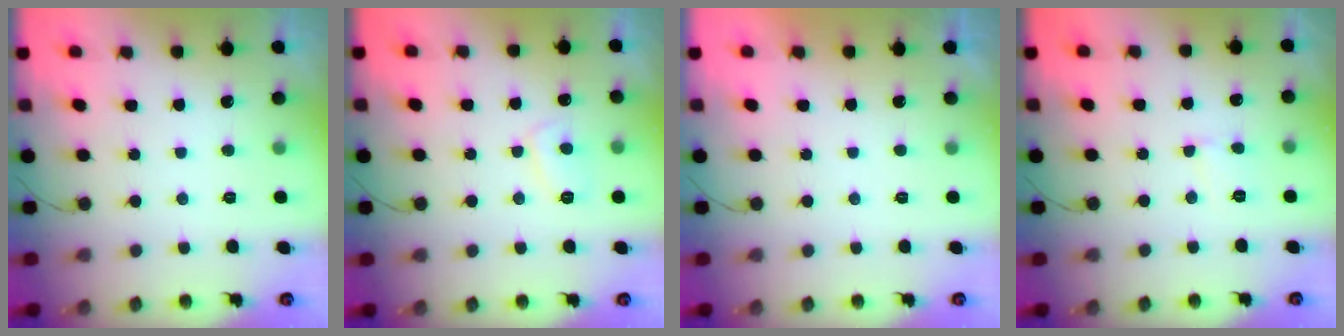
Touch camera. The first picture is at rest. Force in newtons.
{"total": 5.9, "press": 5.9, "slide": 0.4}
{"total": 2.1, "press": 2.1, "slide": 0.4}
{"total": 2.8, "press": 2.8, "slide": 0.2}